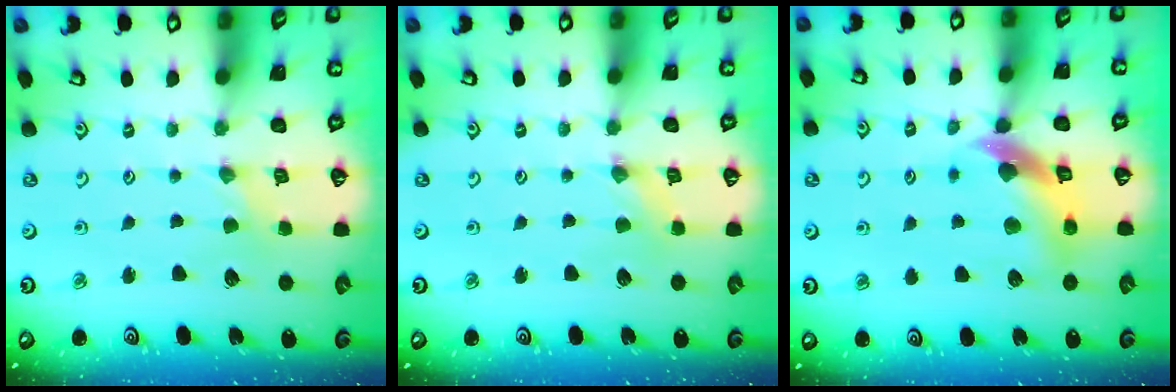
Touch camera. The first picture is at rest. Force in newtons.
{"total": 0.9, "press": 0.9, "slide": 0.2}
{"total": 10.8, "press": 10.6, "slide": 1.7}